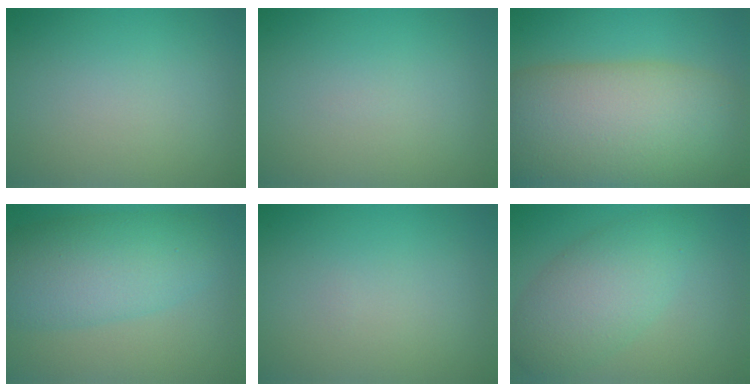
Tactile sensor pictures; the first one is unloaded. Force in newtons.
{"total": 0.0}
{"total": 15.0, "press": 15.0, "slide": 0.6}
{"total": 7.5, "press": 7.5, "slide": 0.0}
{"total": 0.0}
{"total": 4.3, "press": 4.3, "slide": 0.3}